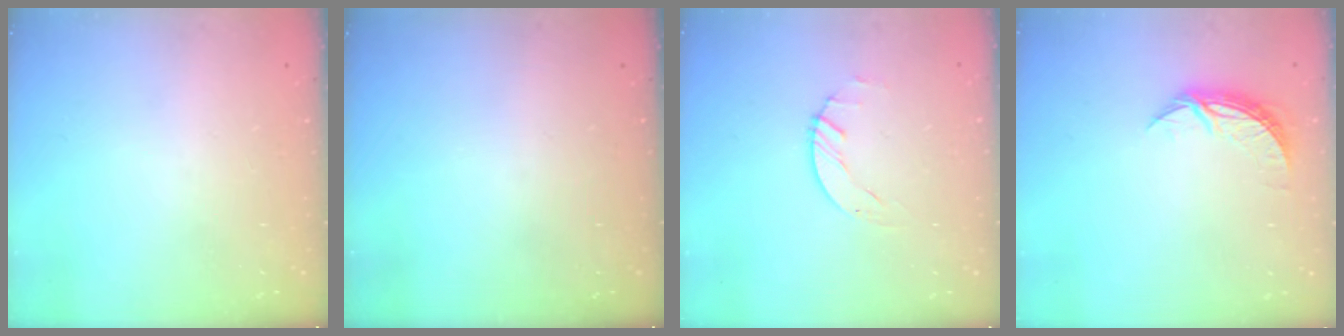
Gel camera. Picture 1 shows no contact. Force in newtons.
{"total": 0.0}
{"total": 0.8, "press": 0.8, "slide": 0.2}
{"total": 6.7, "press": 6.7, "slide": 0.4}